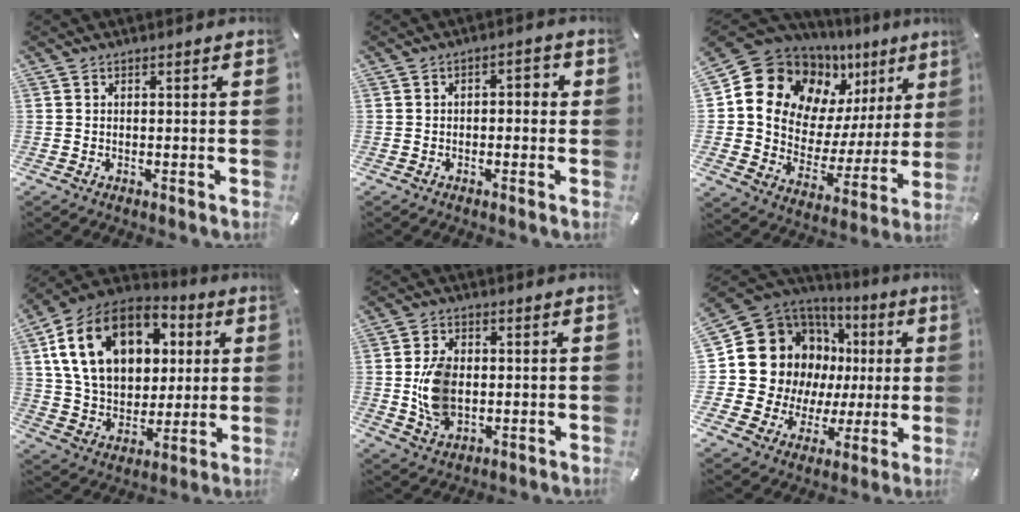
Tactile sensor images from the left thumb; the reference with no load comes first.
{"total": 2.4, "force": [-1.3, 1.4, 1.4], "torque": [-0.024, 0.013, -0.028]}
{"total": 13.4, "force": [8.7, 9.5, 3.6], "torque": [-0.058, -0.093, 0.153]}
{"total": 20.1, "force": [7.3, 14.7, 11.5], "torque": [-0.230, -0.012, 0.137]}
{"total": 9.7, "force": [-0.3, 7.0, 6.8], "torque": [-0.140, 0.000, -0.005]}
{"total": 18.6, "force": [5.8, 15.7, 8.2], "torque": [-0.146, -0.054, 0.139]}